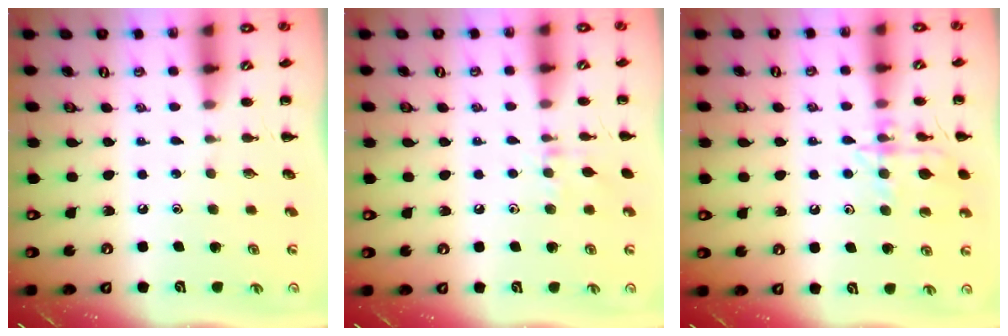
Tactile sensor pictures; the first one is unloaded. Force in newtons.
{"total": 6.7, "press": 6.5, "slide": 1.5}
{"total": 14.4, "press": 14.4, "slide": 1.3}